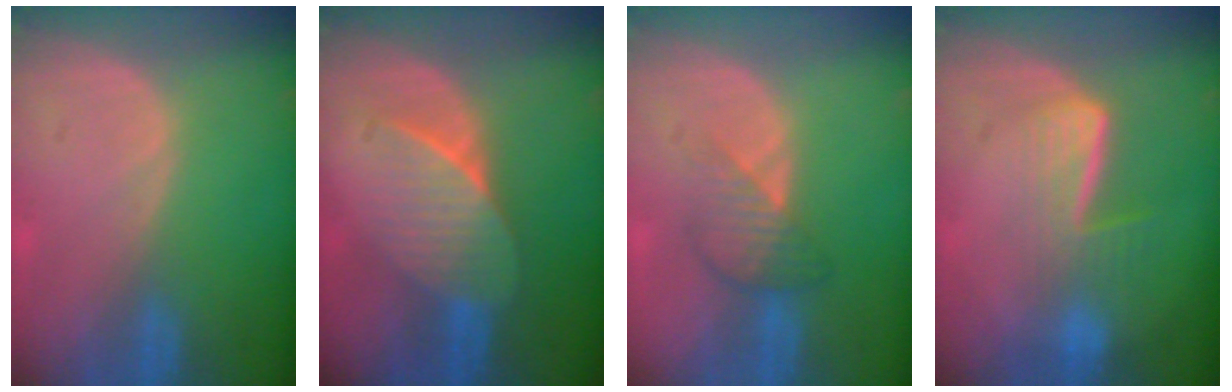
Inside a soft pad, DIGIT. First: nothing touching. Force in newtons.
{"total": 7.2, "press": 6.6, "slide": 2.8}
{"total": 3.8, "press": 3.8, "slide": 0.0}
{"total": 6.7, "press": 5.7, "slide": 3.6}